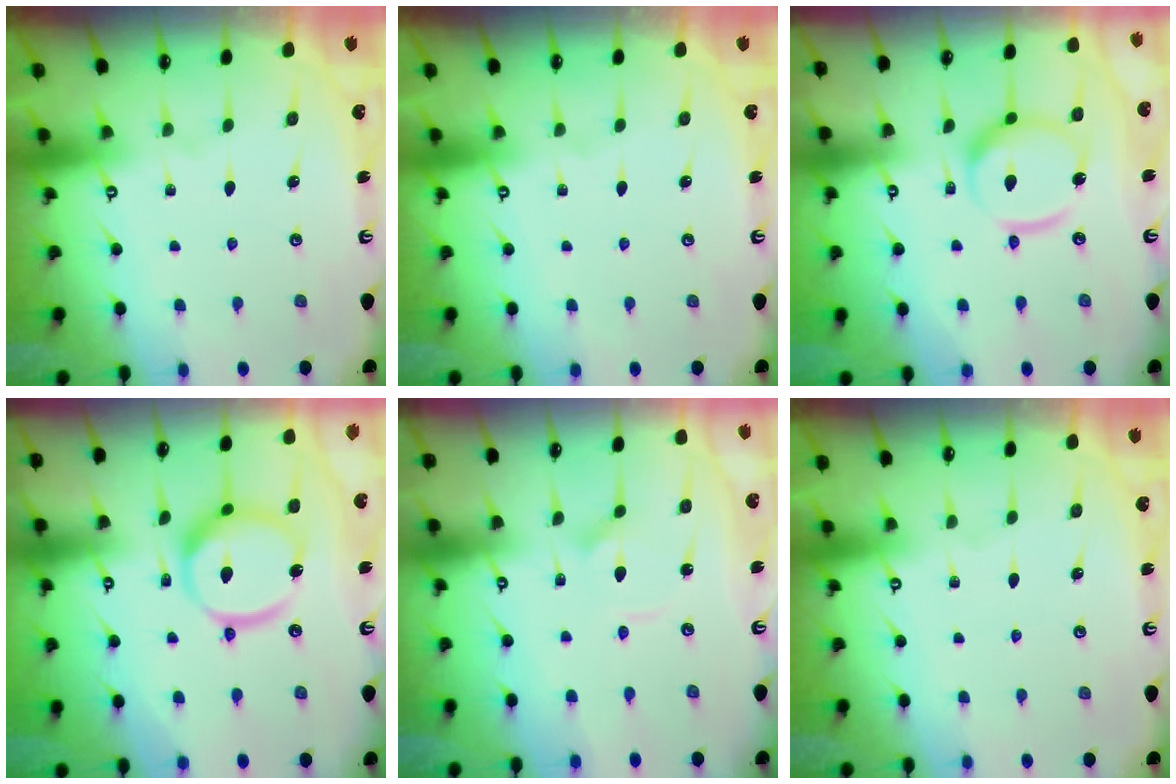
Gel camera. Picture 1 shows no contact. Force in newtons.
{"total": 0.0}
{"total": 13.5, "press": 13.5, "slide": 1.3}
{"total": 16.6, "press": 16.5, "slide": 1.7}
{"total": 3.1, "press": 3.1, "slide": 0.3}
{"total": 0.0}